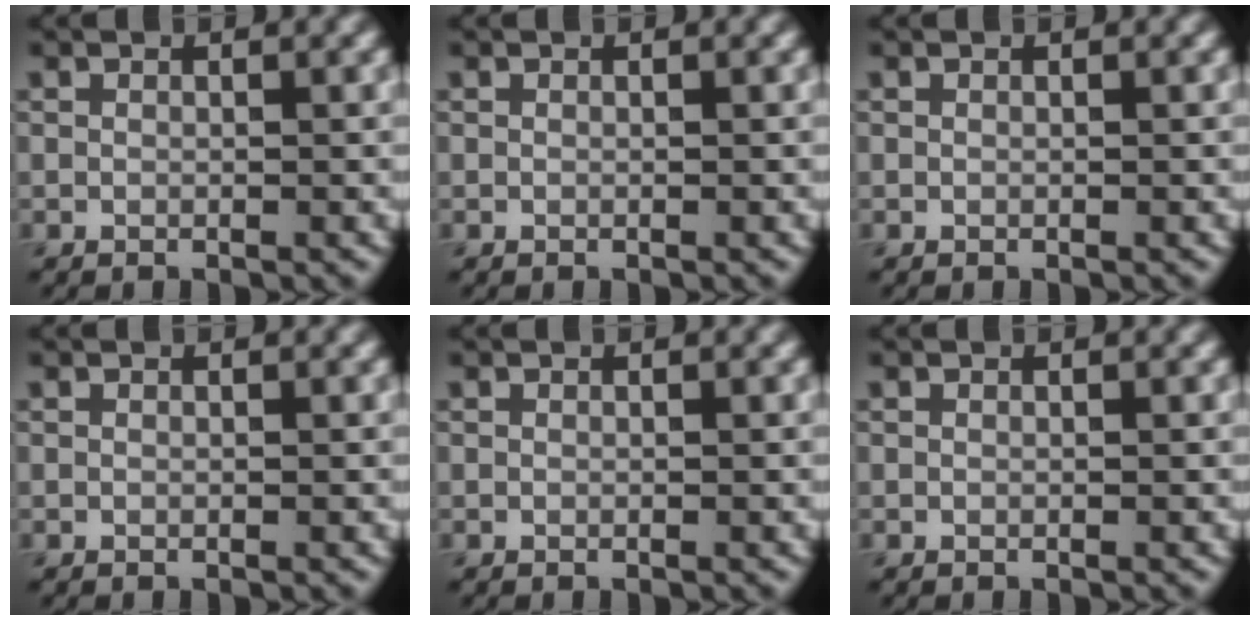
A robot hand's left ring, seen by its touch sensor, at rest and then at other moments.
{"total": 0.0}
{"total": 0.0}
{"total": 0.0}
{"total": 0.0}
{"total": 0.0}